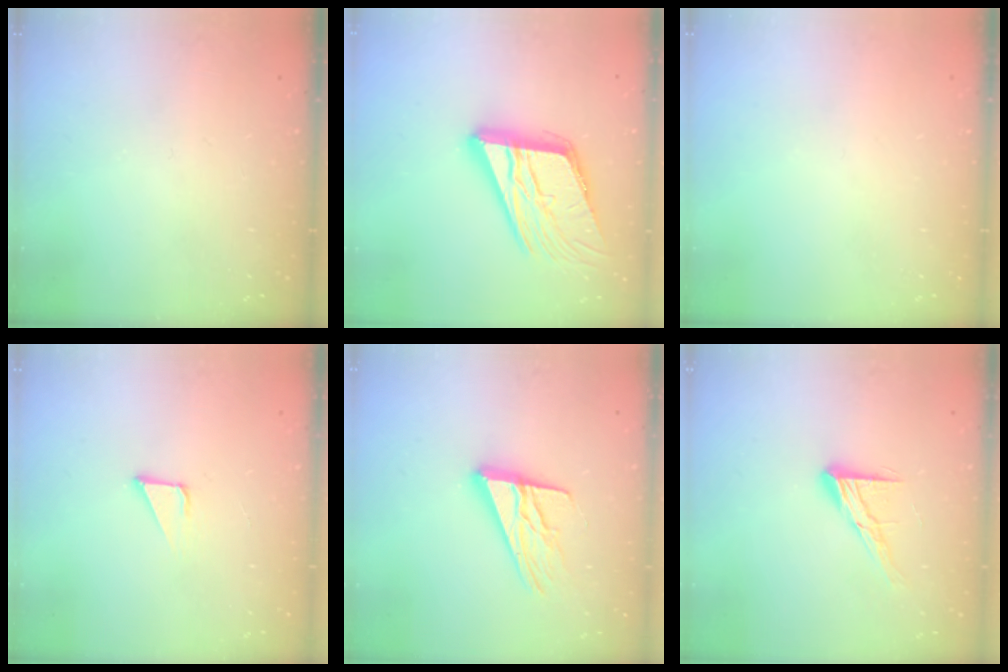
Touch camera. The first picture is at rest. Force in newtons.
{"total": 19.1, "press": 18.9, "slide": 2.6}
{"total": 0.0}
{"total": 2.2, "press": 2.2, "slide": 0.2}
{"total": 15.9, "press": 15.6, "slide": 2.7}
{"total": 10.6, "press": 10.6, "slide": 0.8}